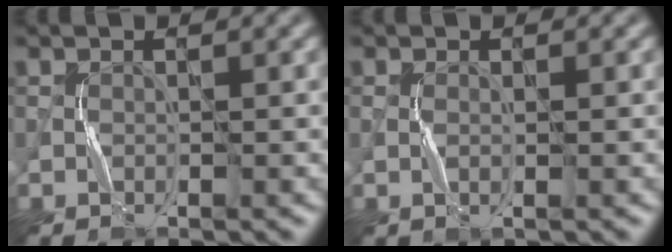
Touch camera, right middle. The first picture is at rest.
{"total": 0.7, "force": [0.1, 0.2, 0.6], "torque": [-0.018, -0.002, -0.001]}